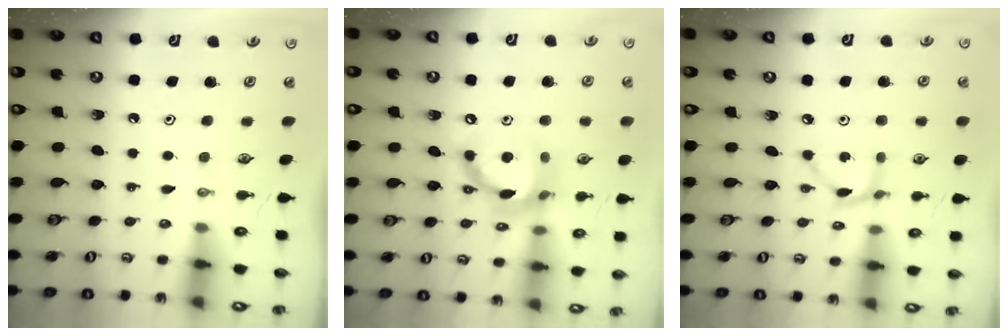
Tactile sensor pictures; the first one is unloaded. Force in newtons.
{"total": 14.0, "press": 14.0, "slide": 1.2}
{"total": 4.9, "press": 4.8, "slide": 0.2}